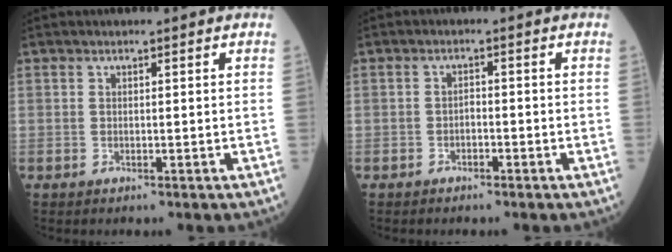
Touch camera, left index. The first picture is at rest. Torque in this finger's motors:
{"motor_torque": [-0.09, -0.06, 0.00, -0.01]}